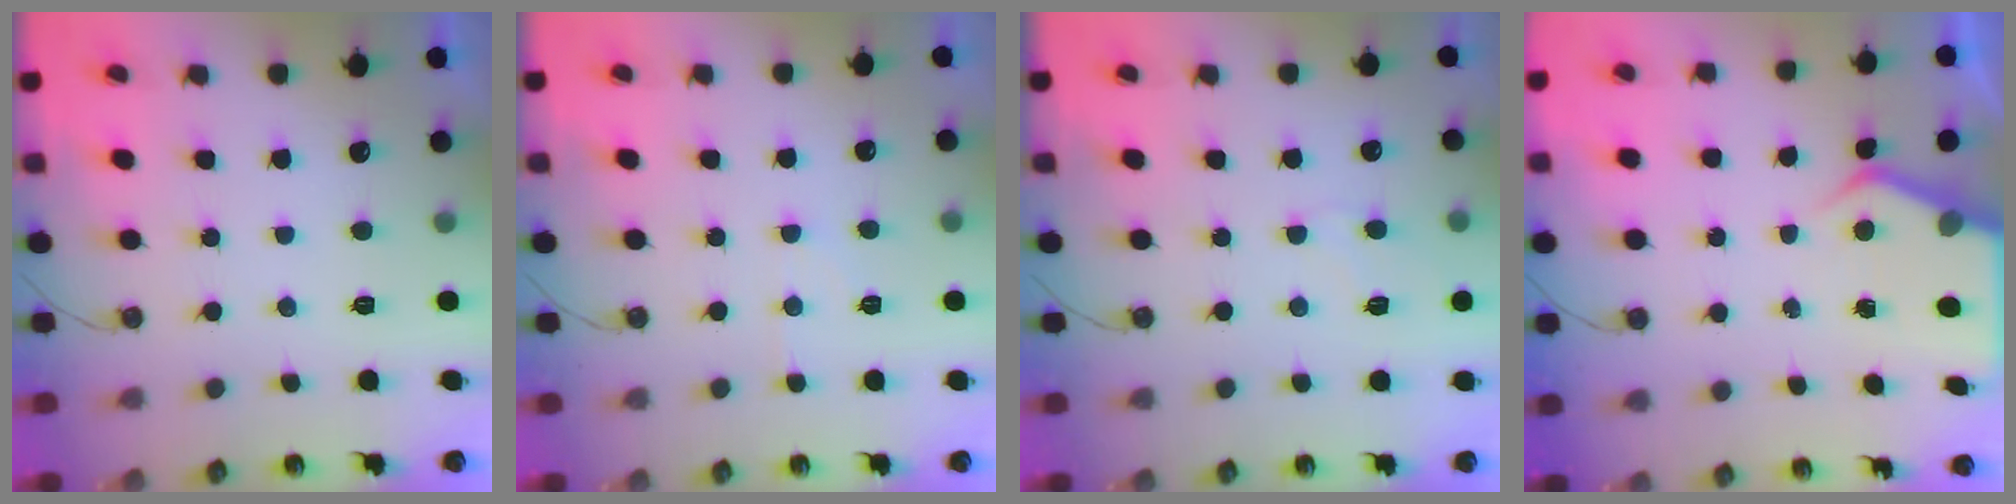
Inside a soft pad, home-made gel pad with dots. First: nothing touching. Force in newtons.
{"total": 4.9, "press": 4.8, "slide": 0.9}
{"total": 5.7, "press": 5.7, "slide": 0.6}
{"total": 4.9, "press": 4.9, "slide": 0.2}